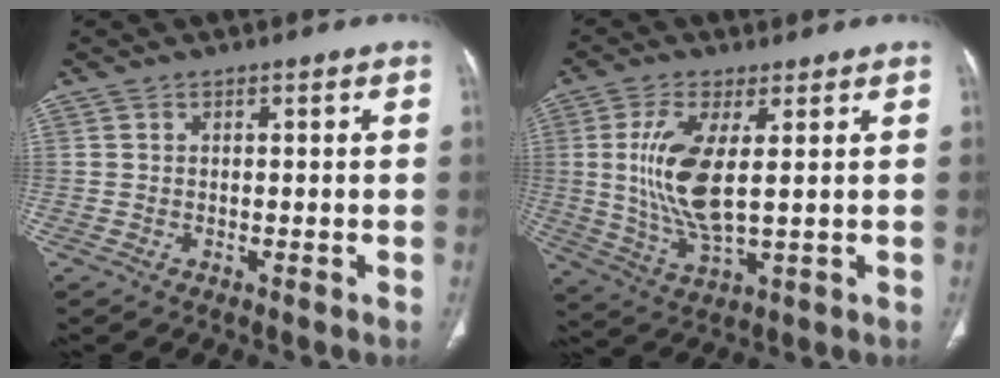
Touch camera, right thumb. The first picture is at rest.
{"total": 11.9, "force": [1.8, 4.2, 11.0], "torque": [-0.237, -0.020, 0.041]}